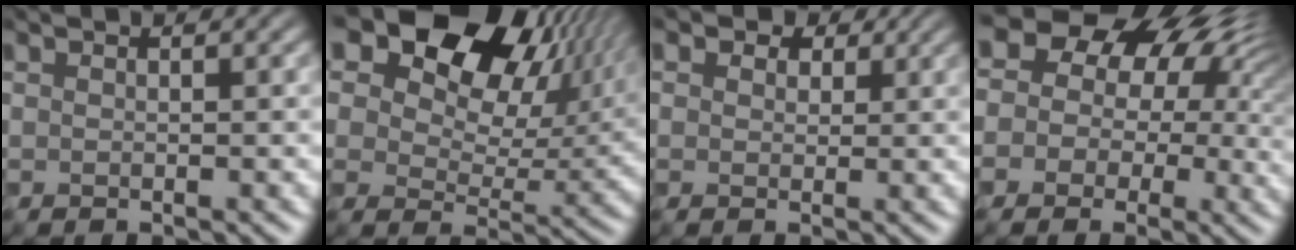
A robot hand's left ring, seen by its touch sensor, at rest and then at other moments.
{"total": 22.1, "force": [12.7, 13.4, 12.1], "torque": [-0.233, 0.085, 0.202]}
{"total": 3.9, "force": [1.9, 2.7, 2.0], "torque": [-0.021, 0.008, 0.012]}
{"total": 15.9, "force": [5.6, 12.3, 8.4], "torque": [-0.132, 0.049, 0.053]}